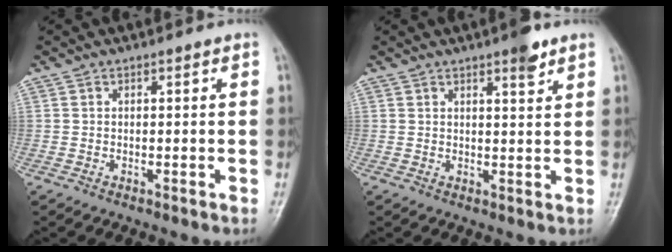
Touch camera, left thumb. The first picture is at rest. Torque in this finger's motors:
{"motor_torque": [1.24, 0.13, 0.41, -0.47, 0.03]}